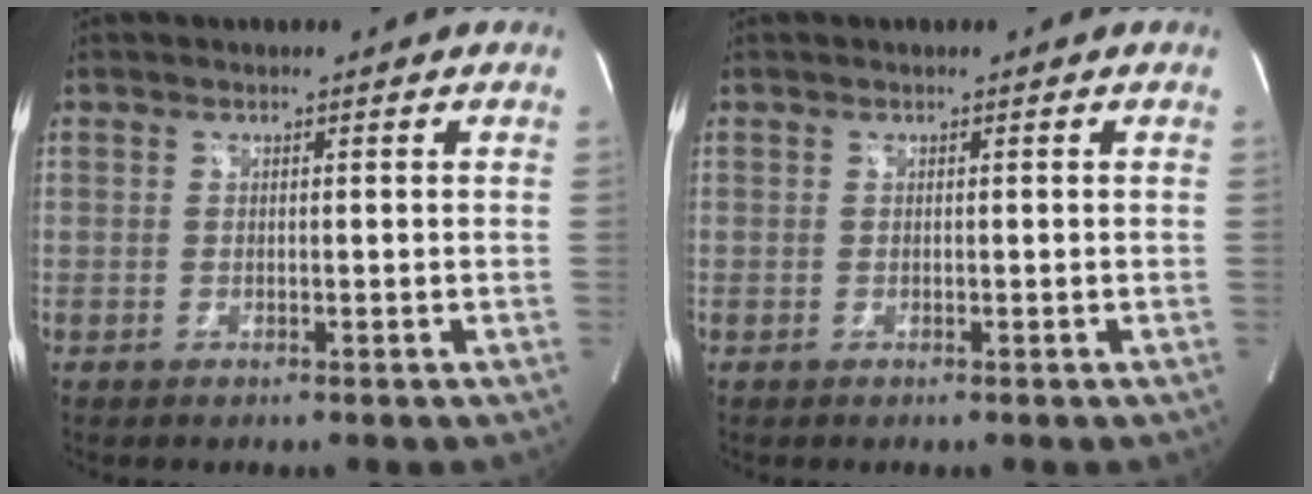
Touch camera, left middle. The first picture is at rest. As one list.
[{"total": 0.0}]